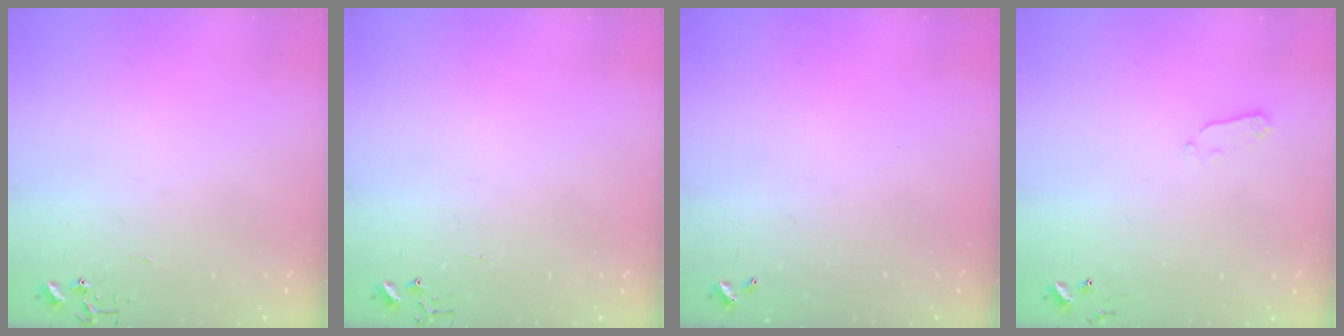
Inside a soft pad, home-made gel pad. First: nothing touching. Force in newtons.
{"total": 3.6, "press": 3.6, "slide": 0.4}
{"total": 0.0}
{"total": 4.0, "press": 3.9, "slide": 1.0}